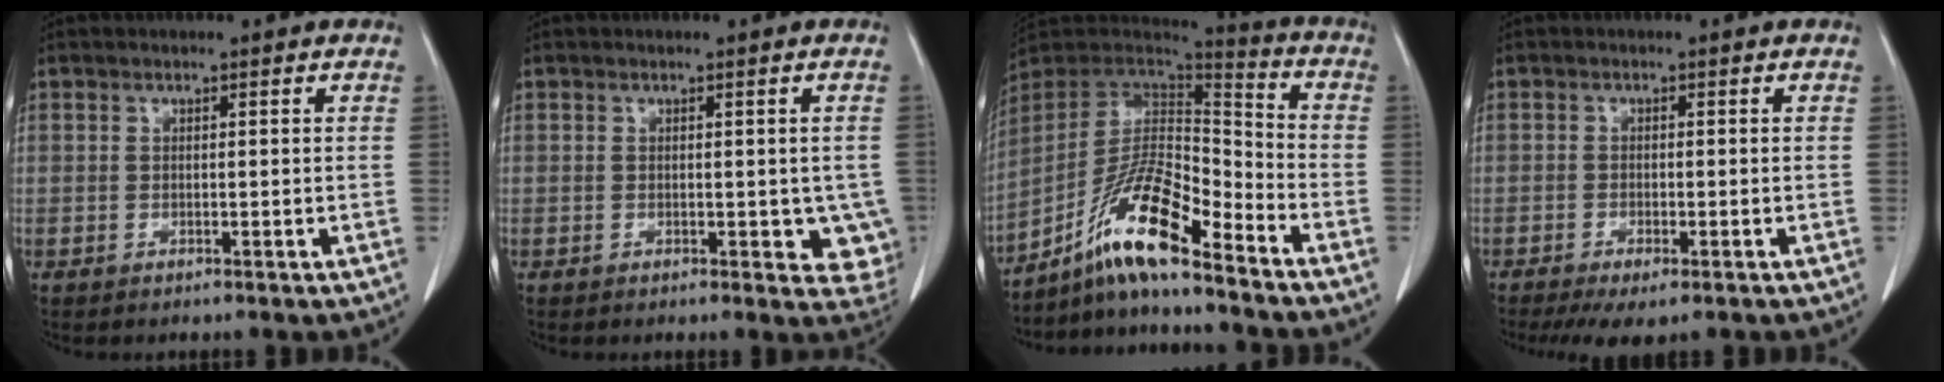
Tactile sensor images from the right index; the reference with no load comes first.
{"total": 6.1, "force": [-0.8, 2.9, 5.4], "torque": [-0.043, -0.009, -0.007]}
{"total": 14.1, "force": [-9.7, 1.7, 10.1], "torque": [-0.188, 0.009, -0.176]}
{"total": 5.4, "force": [-3.8, 1.4, 3.6], "torque": [-0.057, -0.014, -0.055]}